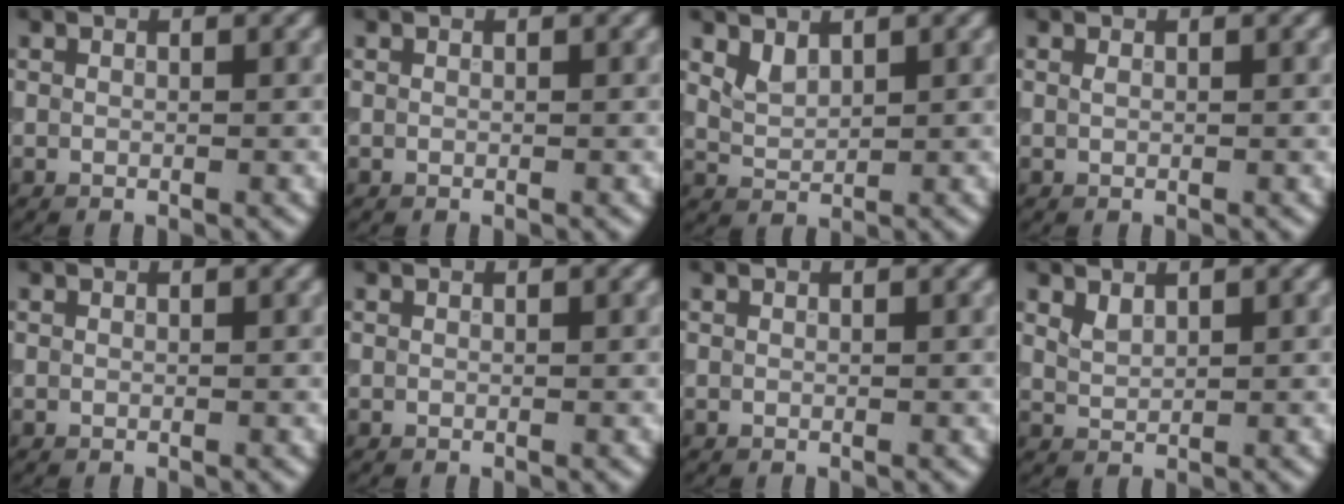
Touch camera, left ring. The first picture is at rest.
{"total": 0.0}
{"total": 1.6, "force": [1.3, 0.7, 0.8], "torque": [-0.018, 0.000, 0.032]}
{"total": 0.0}
{"total": 0.0}
{"total": 0.0}
{"total": 0.0}
{"total": 1.2, "force": [1.0, 0.4, 0.5], "torque": [-0.016, 0.001, 0.026]}